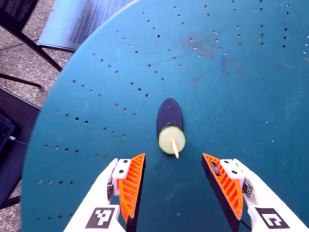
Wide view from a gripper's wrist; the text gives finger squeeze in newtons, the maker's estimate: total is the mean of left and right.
{"total": 0.5, "left": 0.1, "right": 0.9}